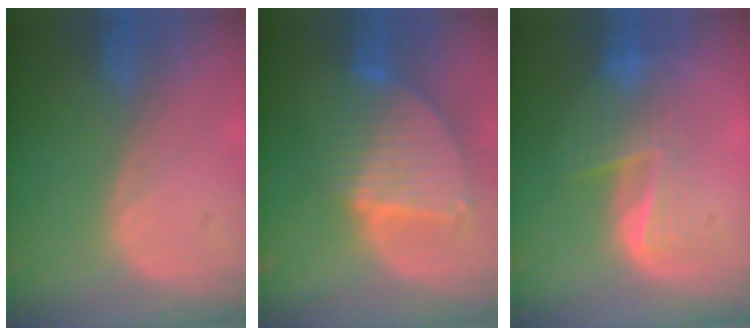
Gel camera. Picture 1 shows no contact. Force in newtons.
{"total": 8.6, "press": 7.5, "slide": 4.1}
{"total": 6.7, "press": 6.3, "slide": 2.3}